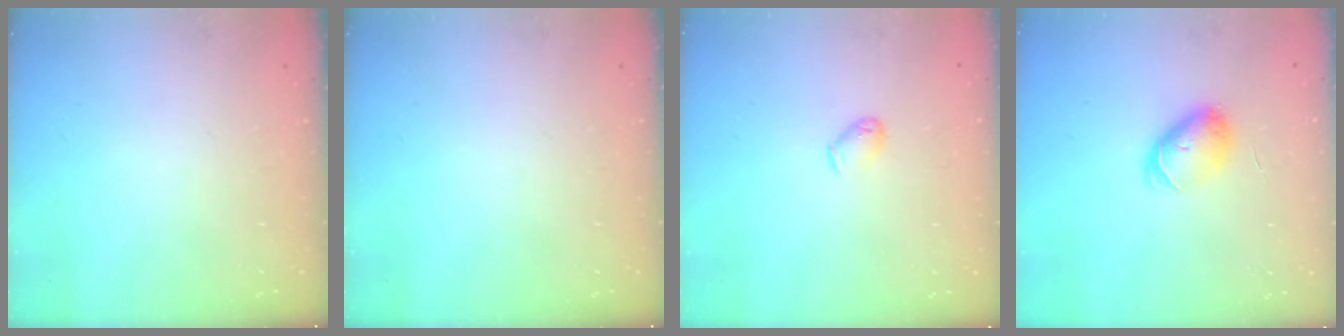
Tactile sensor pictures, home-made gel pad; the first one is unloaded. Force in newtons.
{"total": 0.0}
{"total": 3.6, "press": 3.5, "slide": 0.8}
{"total": 6.9, "press": 6.9, "slide": 0.2}